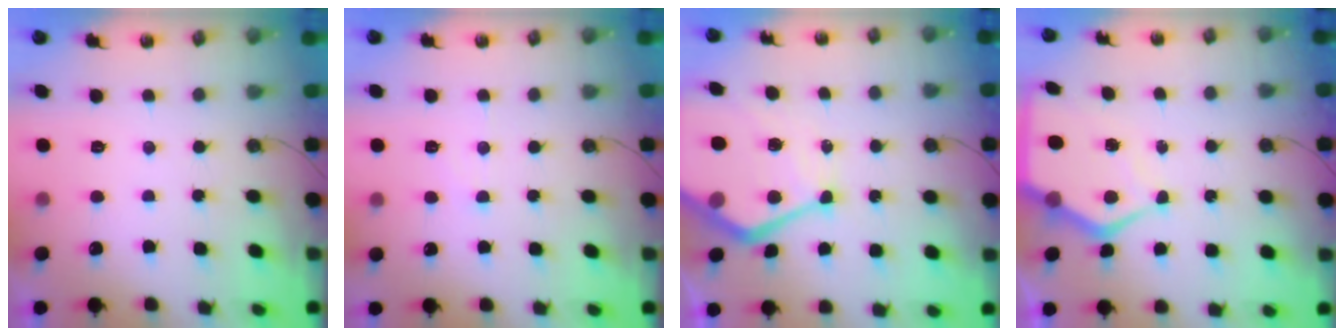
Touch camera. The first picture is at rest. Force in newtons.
{"total": 5.5, "press": 5.4, "slide": 0.7}
{"total": 20.5, "press": 20.4, "slide": 2.2}
{"total": 9.4, "press": 9.4, "slide": 1.1}